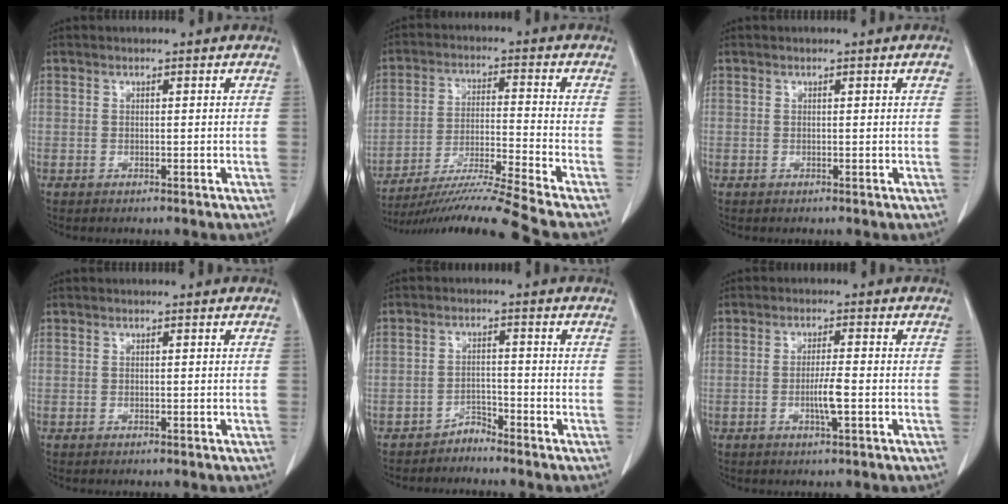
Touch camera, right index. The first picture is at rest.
{"total": 14.5, "force": [-12.6, -3.4, 6.3], "torque": [-0.105, -0.016, -0.213]}
{"total": 0.6, "force": [0.3, 0.0, 0.6], "torque": [-0.010, 0.001, 0.003]}
{"total": 0.0}
{"total": 2.1, "force": [-2.0, 0.6, -0.3], "torque": [0.013, -0.001, -0.035]}
{"total": 3.5, "force": [-0.9, 0.0, 3.3], "torque": [-0.066, -0.004, -0.015]}